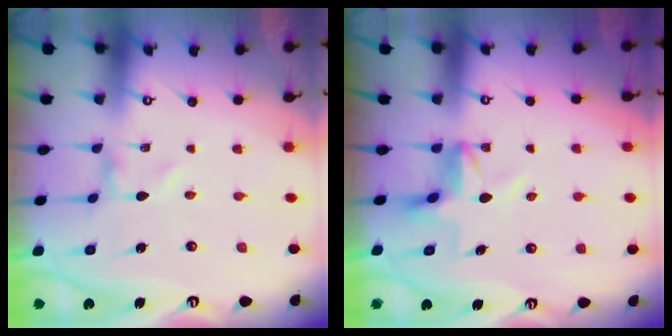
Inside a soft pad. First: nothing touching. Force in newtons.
{"total": 5.5, "press": 5.1, "slide": 2.2}